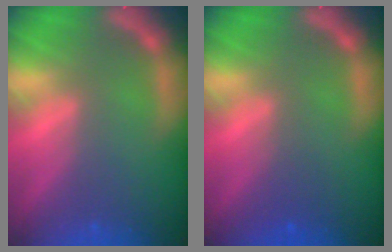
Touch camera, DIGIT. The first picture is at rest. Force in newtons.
{"total": 1.5}